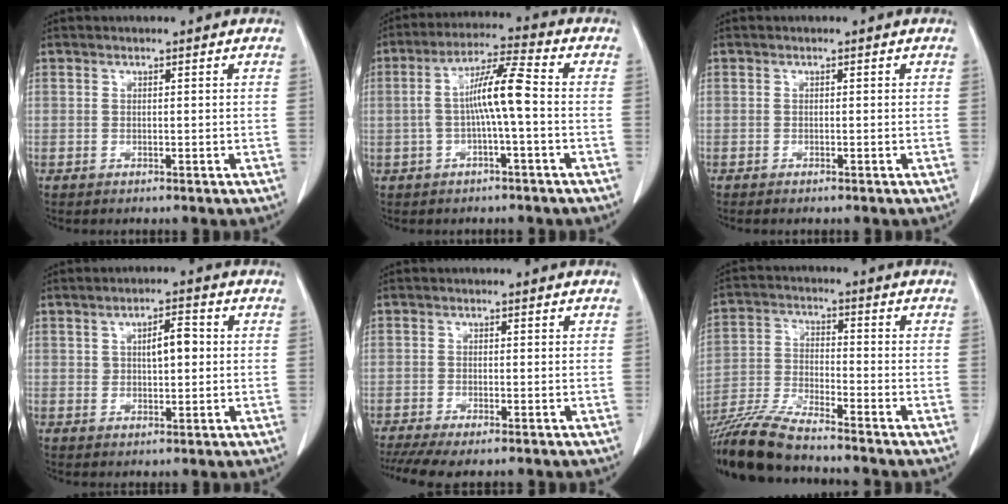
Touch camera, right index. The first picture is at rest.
{"total": 7.9, "force": [-0.5, 0.5, 7.9], "torque": [-0.144, 0.024, -0.012]}
{"total": 0.7, "force": [-0.5, 0.1, 0.4], "torque": [-0.011, -0.001, -0.009]}
{"total": 4.5, "force": [0.9, 1.8, 4.0], "torque": [-0.056, 0.010, 0.018]}
{"total": 7.1, "force": [-5.4, 1.5, 4.4], "torque": [-0.071, -0.011, -0.088]}
{"total": 10.0, "force": [-9.1, 0.0, 4.0], "torque": [-0.077, -0.018, -0.176]}